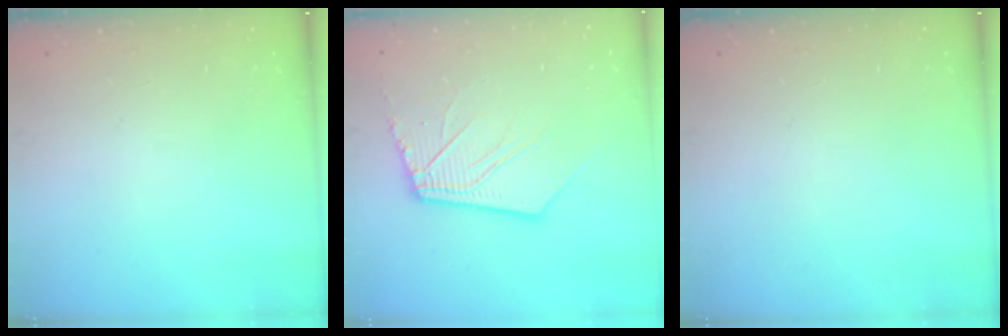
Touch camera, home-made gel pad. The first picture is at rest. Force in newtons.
{"total": 12.4, "press": 12.3, "slide": 1.7}
{"total": 0.0}